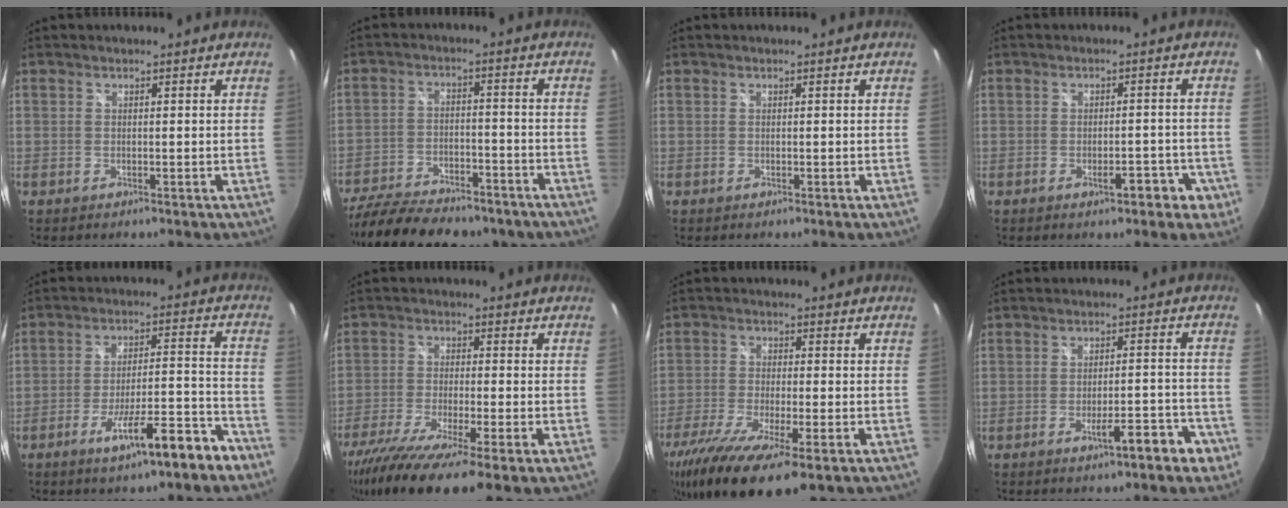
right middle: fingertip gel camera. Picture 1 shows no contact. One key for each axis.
{"total": 21.2, "fx": -16.8, "fy": 7.5, "fz": 10.5, "tx": -0.217, "ty": -0.030, "tz": -0.248}
{"total": 0.0}
{"total": 5.1, "fx": -2.7, "fy": 2.4, "fz": 3.7, "tx": -0.059, "ty": -0.002, "tz": -0.030}
{"total": 12.6, "fx": -8.6, "fy": 1.6, "fz": 9.0, "tx": -0.148, "ty": -0.003, "tz": -0.125}
{"total": 15.6, "fx": -10.4, "fy": 1.9, "fz": 11.6, "tx": -0.229, "ty": -0.063, "tz": -0.181}
{"total": 15.6, "fx": -9.4, "fy": 3.5, "fz": 11.9, "tx": -0.240, "ty": -0.065, "tz": -0.165}
{"total": 7.1, "fx": -4.4, "fy": 1.6, "fz": 5.4, "tx": -0.081, "ty": 0.002, "tz": -0.053}